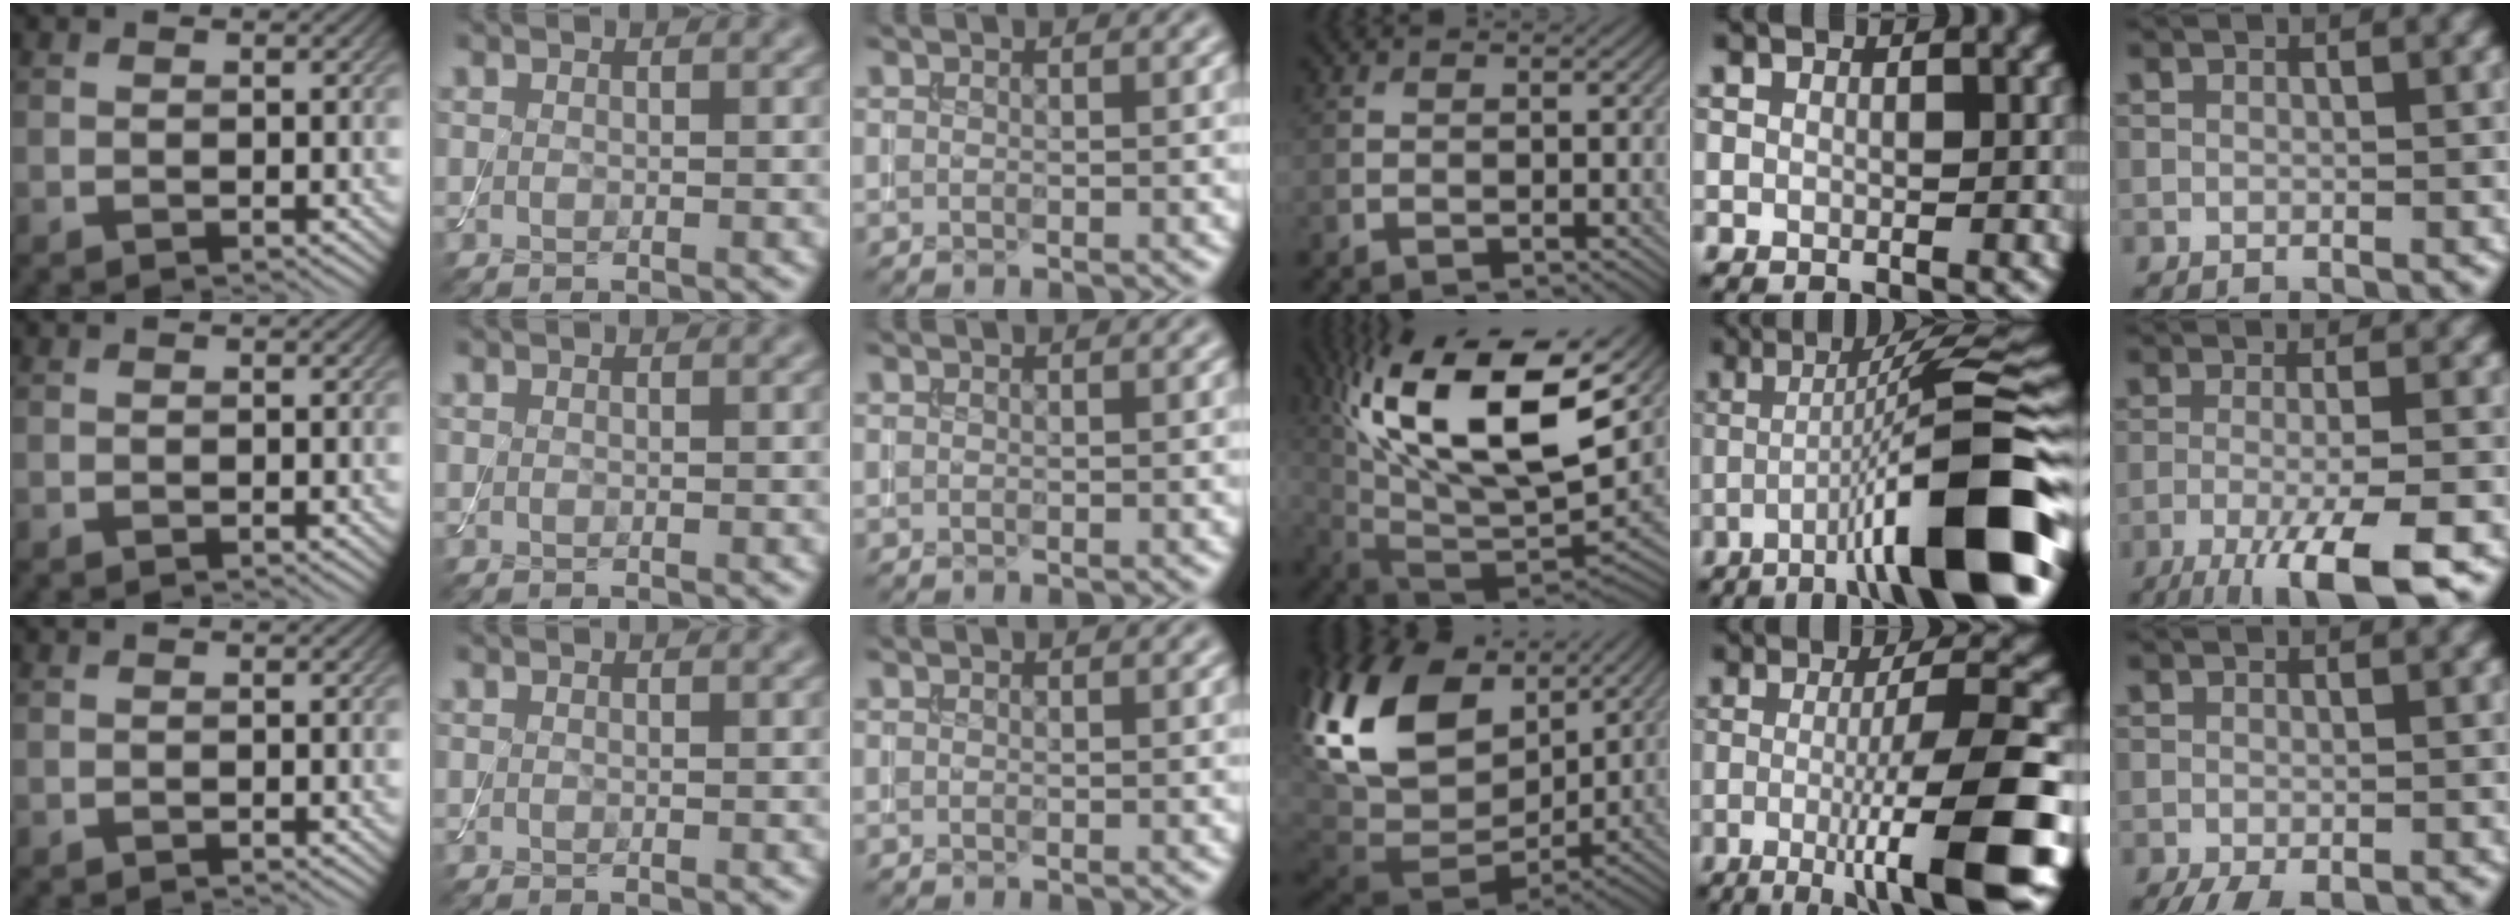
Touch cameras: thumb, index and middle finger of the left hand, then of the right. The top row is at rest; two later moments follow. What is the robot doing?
{"motion": "assemble", "object": "toy tower of hanoi"}